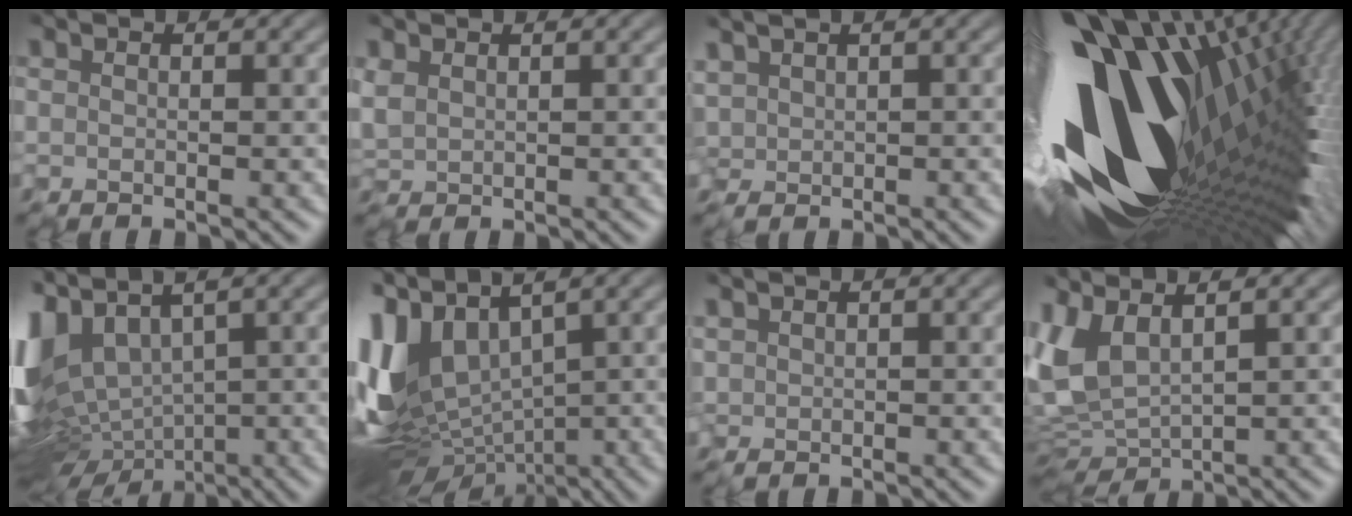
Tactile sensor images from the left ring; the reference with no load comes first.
{"total": 1.2, "force": [0.5, 1.0, 0.6], "torque": [-0.022, 0.002, 0.014]}
{"total": 1.4, "force": [0.6, 1.1, 0.5], "torque": [-0.019, 0.005, 0.017]}
{"total": 18.5, "force": [-1.2, 9.6, 15.8], "torque": [-0.300, -0.061, -0.005]}
{"total": 10.2, "force": [-1.1, 5.8, 8.4], "torque": [-0.209, -0.011, 0.003]}
{"total": 10.2, "force": [0.3, 5.8, 8.4], "torque": [-0.191, -0.003, 0.014]}
{"total": 0.6, "force": [0.3, 0.4, -0.2], "torque": [0.001, 0.004, 0.010]}
{"total": 4.6, "force": [1.3, 2.3, 3.7], "torque": [-0.094, 0.004, 0.025]}